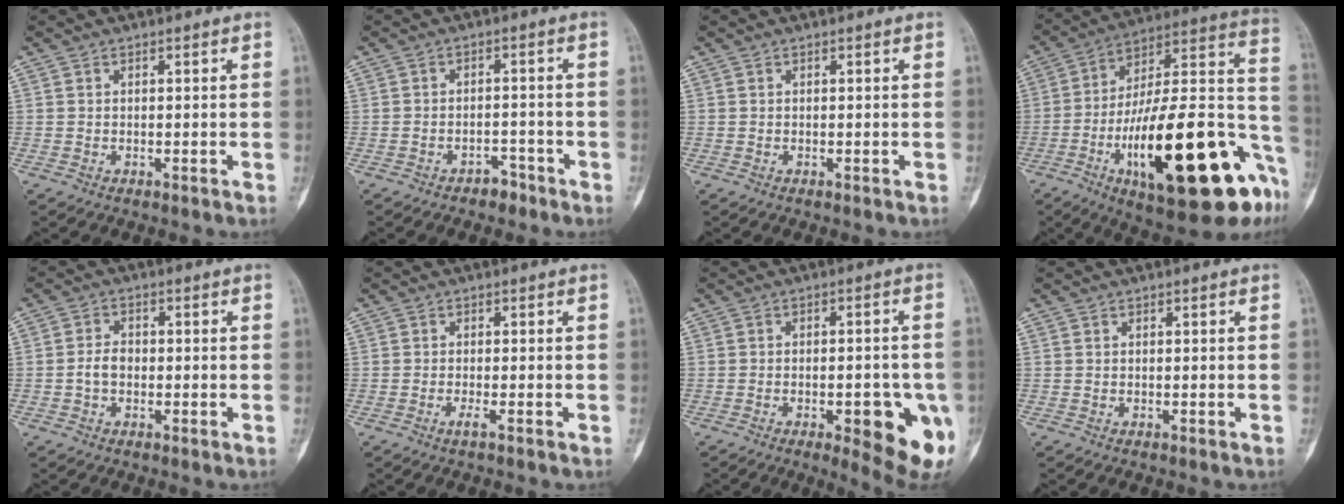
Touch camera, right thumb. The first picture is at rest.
{"total": 2.9, "force": [-2.2, 1.6, 1.0], "torque": [-0.010, 0.020, -0.028]}
{"total": 0.0}
{"total": 34.3, "force": [-12.3, 11.1, 30.0], "torque": [-0.399, 0.043, -0.179]}
{"total": 3.1, "force": [-0.6, 2.2, 2.1], "torque": [-0.036, 0.013, -0.014]}
{"total": 1.2, "force": [-0.7, 0.0, 0.9], "torque": [-0.024, -0.001, -0.015]}
{"total": 13.7, "force": [-4.6, 4.8, 12.0], "torque": [-0.120, 0.010, -0.041]}
{"total": 0.0}